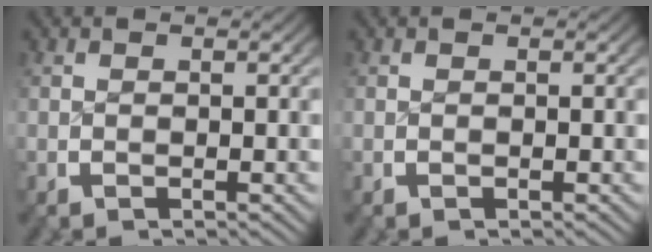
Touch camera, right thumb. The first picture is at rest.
{"total": 0.0}